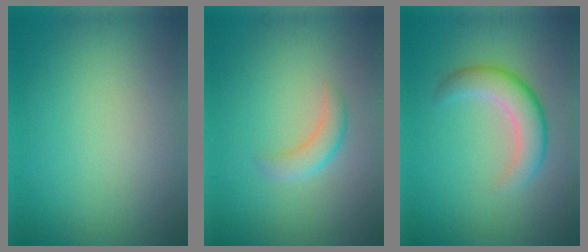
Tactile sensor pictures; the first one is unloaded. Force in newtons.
{"total": 2.0, "press": 1.9, "slide": 0.2}
{"total": 4.1, "press": 4.1, "slide": 0.1}